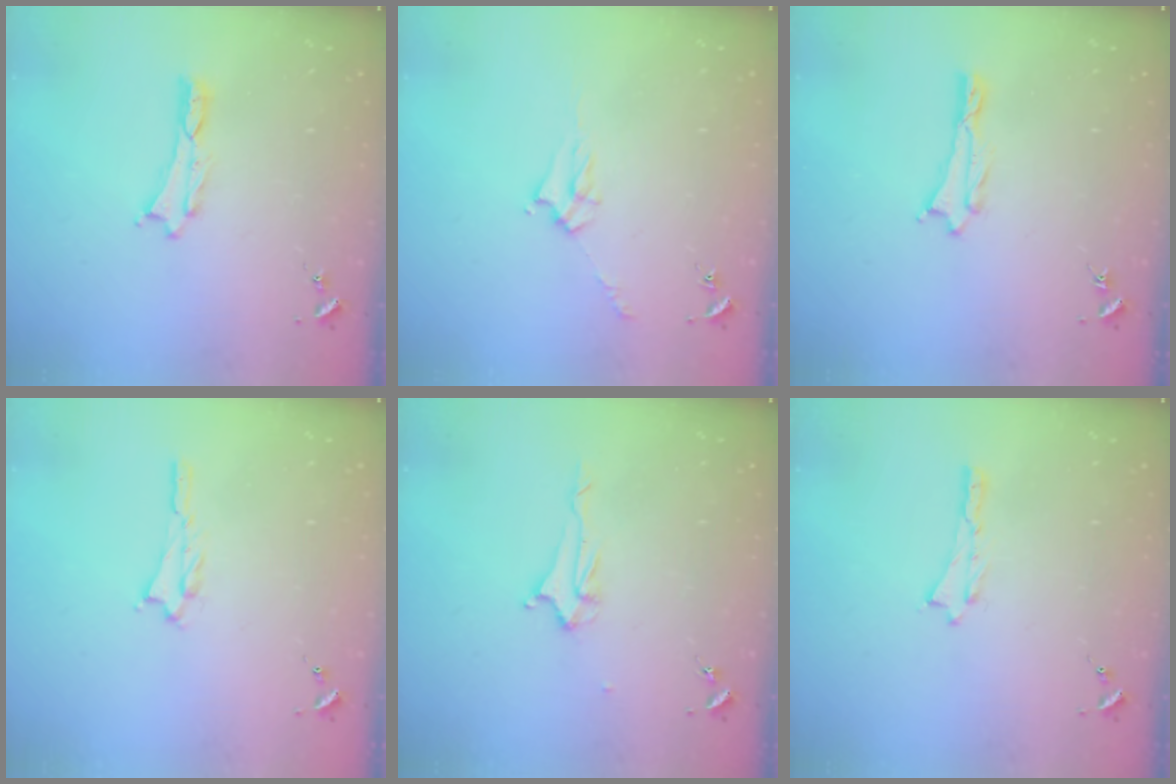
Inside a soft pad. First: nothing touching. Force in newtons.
{"total": 4.2, "press": 4.2, "slide": 0.6}
{"total": 0.7, "press": 0.7, "slide": 0.1}
{"total": 1.1, "press": 1.1, "slide": 0.2}
{"total": 2.2, "press": 2.2, "slide": 0.3}
{"total": 0.0}